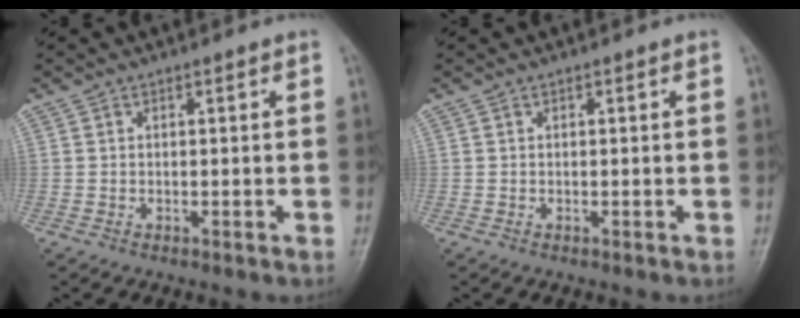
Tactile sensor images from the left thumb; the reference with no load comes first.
{"total": 0.0}